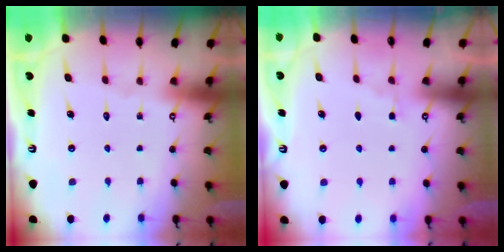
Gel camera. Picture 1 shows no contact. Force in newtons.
{"total": 2.1, "press": 2.1, "slide": 0.4}